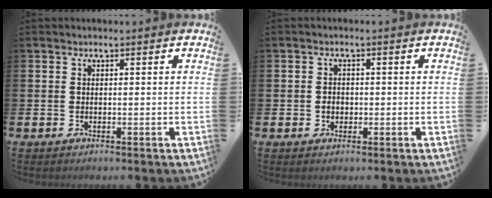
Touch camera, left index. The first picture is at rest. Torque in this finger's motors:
{"motor_torque": [0.08, 0.03, 0.00, 0.03]}